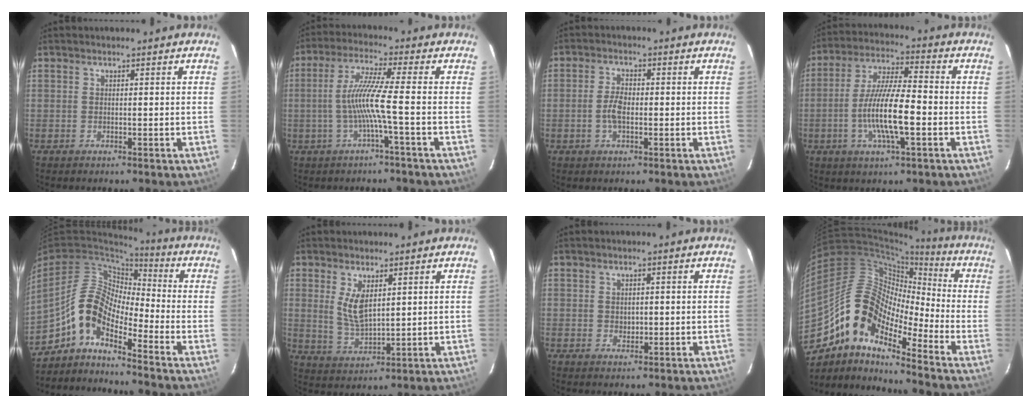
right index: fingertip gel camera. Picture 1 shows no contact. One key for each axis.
{"total": 7.9, "fx": -2.1, "fy": -1.5, "fz": 7.4, "tx": -0.158, "ty": 0.000, "tz": -0.036}
{"total": 4.0, "fx": -0.8, "fy": 2.0, "fz": 3.3, "tx": -0.069, "ty": 0.003, "tz": -0.014}
{"total": 12.2, "fx": -3.3, "fy": 2.3, "fz": 11.6, "tx": -0.226, "ty": -0.005, "tz": -0.062}
{"total": 9.0, "fx": -5.8, "fy": 3.4, "fz": 6.0, "tx": -0.115, "ty": 0.021, "tz": -0.129}
{"total": 6.5, "fx": 2.2, "fy": 3.0, "fz": 5.4, "tx": -0.099, "ty": -0.009, "tz": 0.053}
{"total": 1.5, "fx": 0.1, "fy": 1.3, "fz": 0.7, "tx": -0.008, "ty": 0.001, "tz": 0.003}
{"total": 14.6, "fx": -9.5, "fy": 6.0, "fz": 9.3, "tx": -0.152, "ty": 0.011, "tz": -0.197}